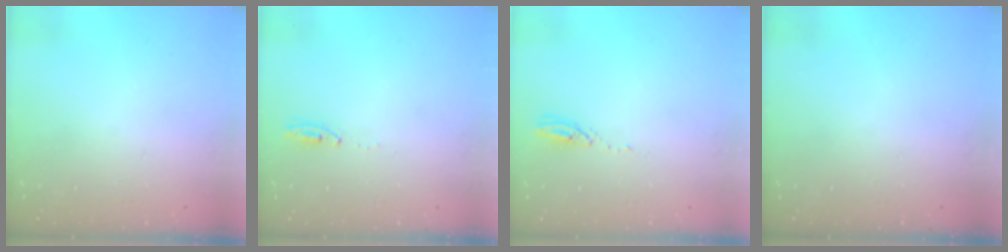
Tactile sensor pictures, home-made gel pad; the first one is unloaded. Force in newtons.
{"total": 3.4, "press": 2.9, "slide": 1.7}
{"total": 3.1, "press": 3.1, "slide": 0.1}
{"total": 0.0}